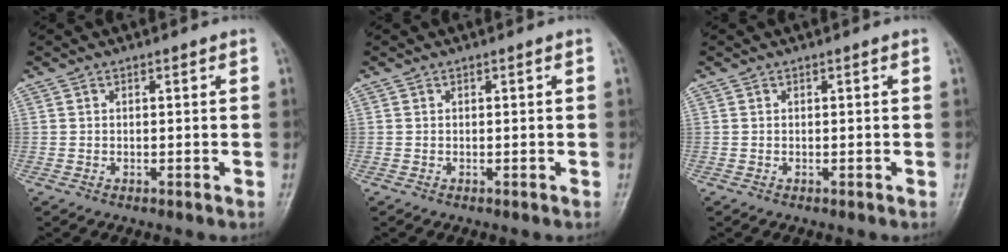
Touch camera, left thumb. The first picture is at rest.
{"total": 0.0}
{"total": 0.0}